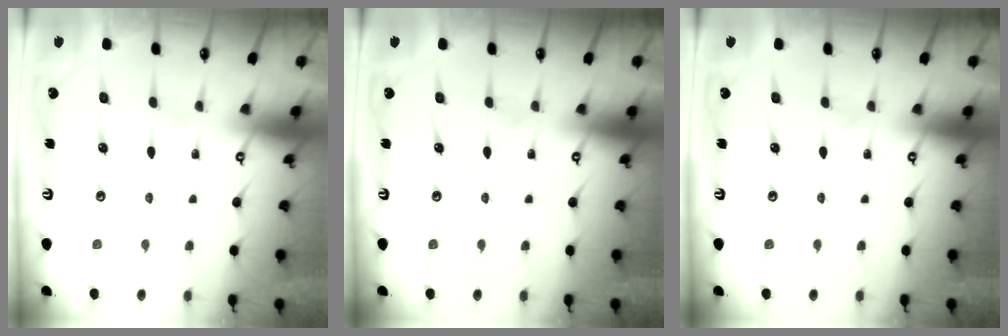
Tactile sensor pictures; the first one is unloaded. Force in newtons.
{"total": 0.0}
{"total": 0.0}